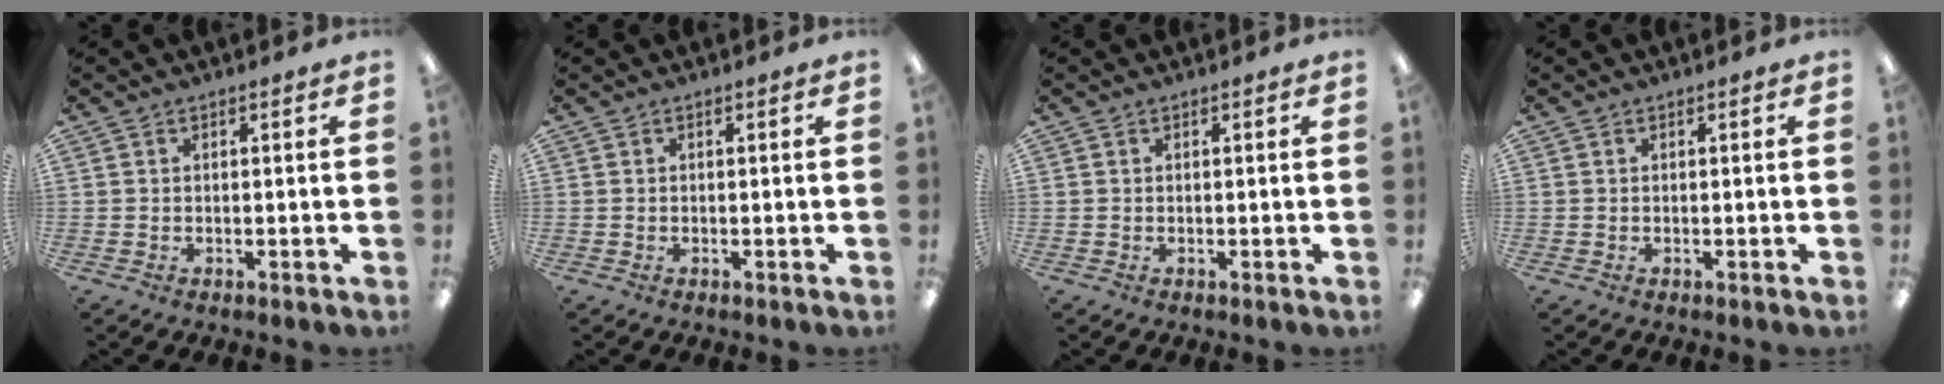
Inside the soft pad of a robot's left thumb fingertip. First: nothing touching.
{"total": 0.0}
{"total": 0.0}
{"total": 0.0}